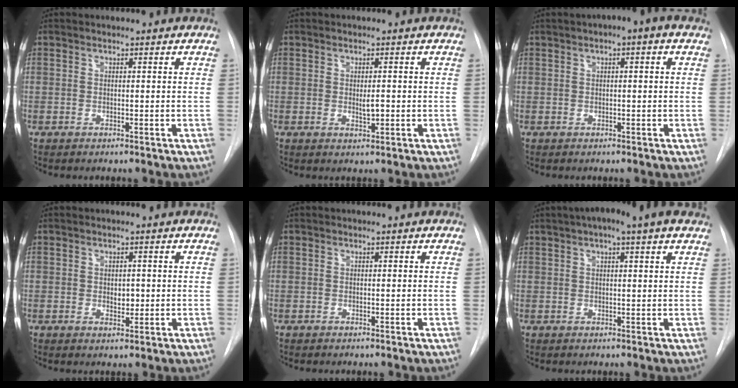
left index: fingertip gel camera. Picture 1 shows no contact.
{"total": 1.8, "force": [-0.1, 0.5, 1.7], "torque": [-0.031, -0.004, 0.000]}
{"total": 3.5, "force": [1.5, 0.6, 3.2], "torque": [-0.047, 0.017, 0.016]}
{"total": 1.8, "force": [0.1, 1.2, 1.4], "torque": [-0.021, -0.004, 0.005]}
{"total": 0.0}
{"total": 9.4, "force": [6.5, 1.2, 6.6], "torque": [-0.104, 0.039, 0.085]}